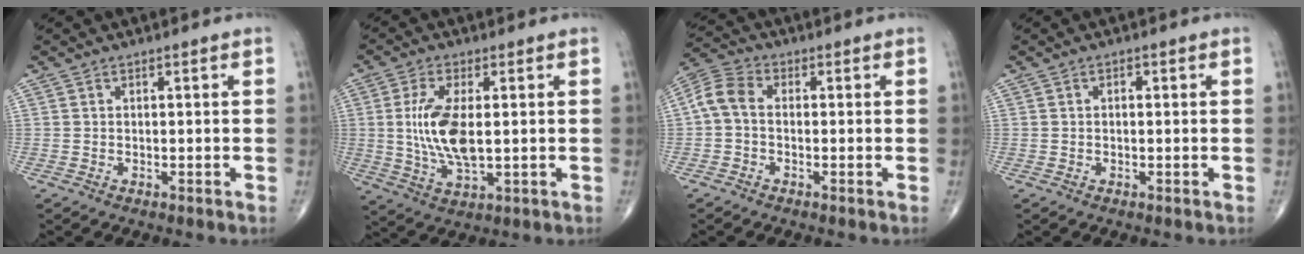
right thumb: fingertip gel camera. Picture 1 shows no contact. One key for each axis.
{"total": 10.8, "fx": 0.6, "fy": 4.5, "fz": 9.8, "tx": -0.205, "ty": -0.013, "tz": 0.017}
{"total": 5.7, "fx": -0.3, "fy": 3.8, "fz": 4.2, "tx": -0.084, "ty": 0.019, "tz": -0.019}
{"total": 0.7, "fx": 0.1, "fy": 0.4, "fz": 0.6, "tx": -0.010, "ty": 0.001, "tz": 0.000}